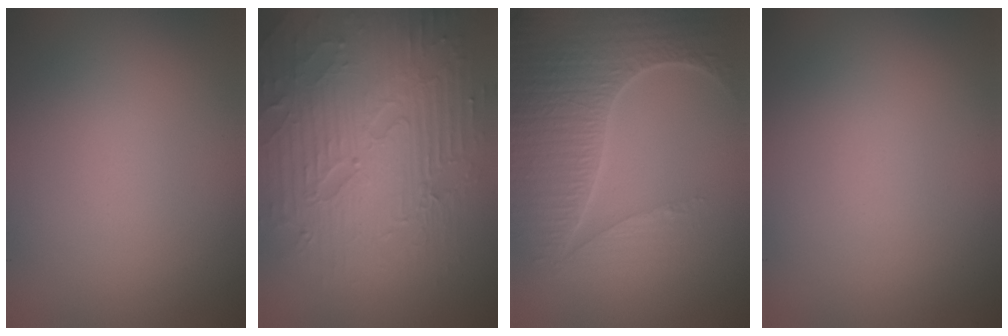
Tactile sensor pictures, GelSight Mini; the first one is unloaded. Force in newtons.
{"total": 8.9, "press": 6.3, "slide": 6.3}
{"total": 7.5, "press": 5.6, "slide": 5.0}
{"total": 0.0}